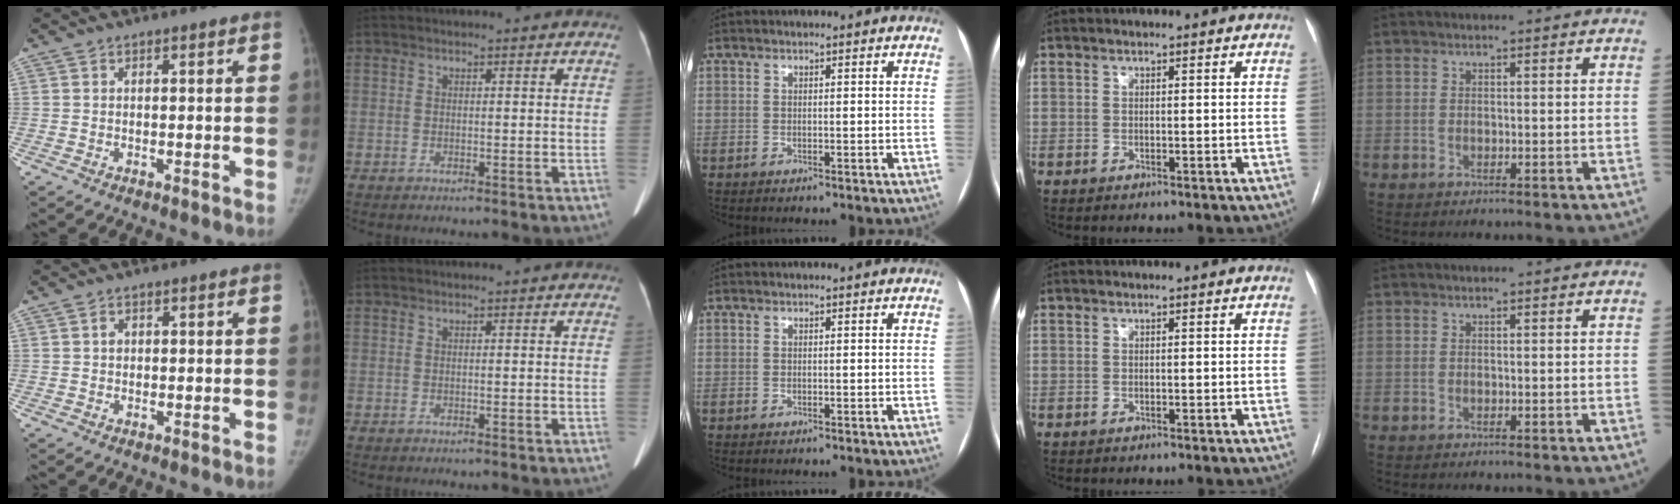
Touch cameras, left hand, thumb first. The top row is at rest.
{"thumb": {"total": 1.4, "force": [0.4, 1.2, 0.6], "torque": [-0.003, 0.001, 0.004]}}